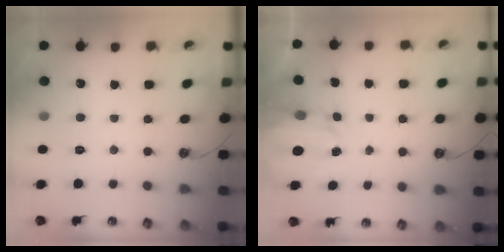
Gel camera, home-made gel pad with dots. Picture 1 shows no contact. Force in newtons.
{"total": 2.6, "press": 2.6, "slide": 0.4}